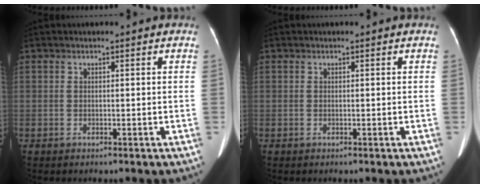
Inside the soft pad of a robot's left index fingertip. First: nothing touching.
{"total": 0.0}